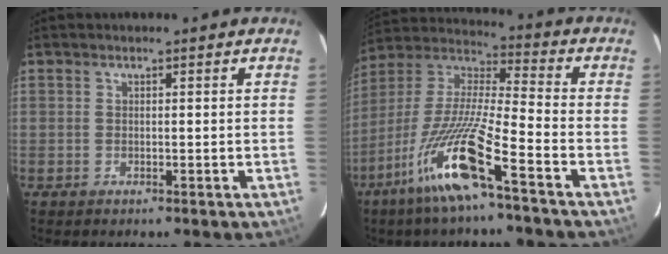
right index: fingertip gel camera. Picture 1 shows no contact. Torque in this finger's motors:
{"motor_torque": [1.51, -0.63, 1.05, 0.21]}